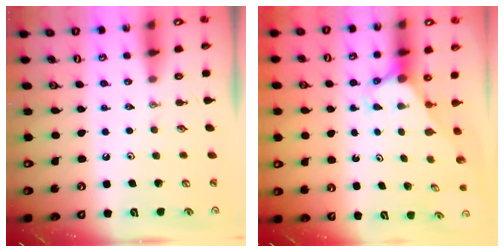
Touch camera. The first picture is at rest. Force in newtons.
{"total": 2.7, "press": 2.7, "slide": 0.0}